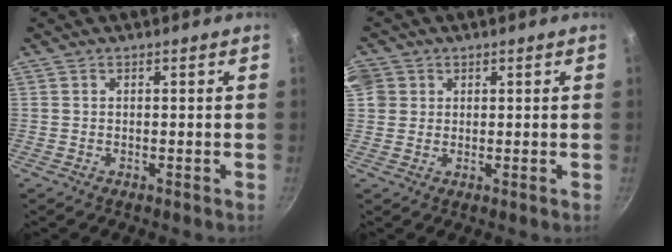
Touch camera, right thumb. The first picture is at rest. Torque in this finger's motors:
{"motor_torque": [-1.30, 2.16, 0.89, 1.27, 0.15]}